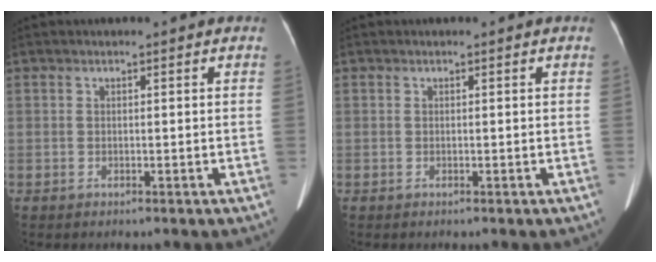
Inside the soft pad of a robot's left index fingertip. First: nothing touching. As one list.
[{"total": 0.0}]